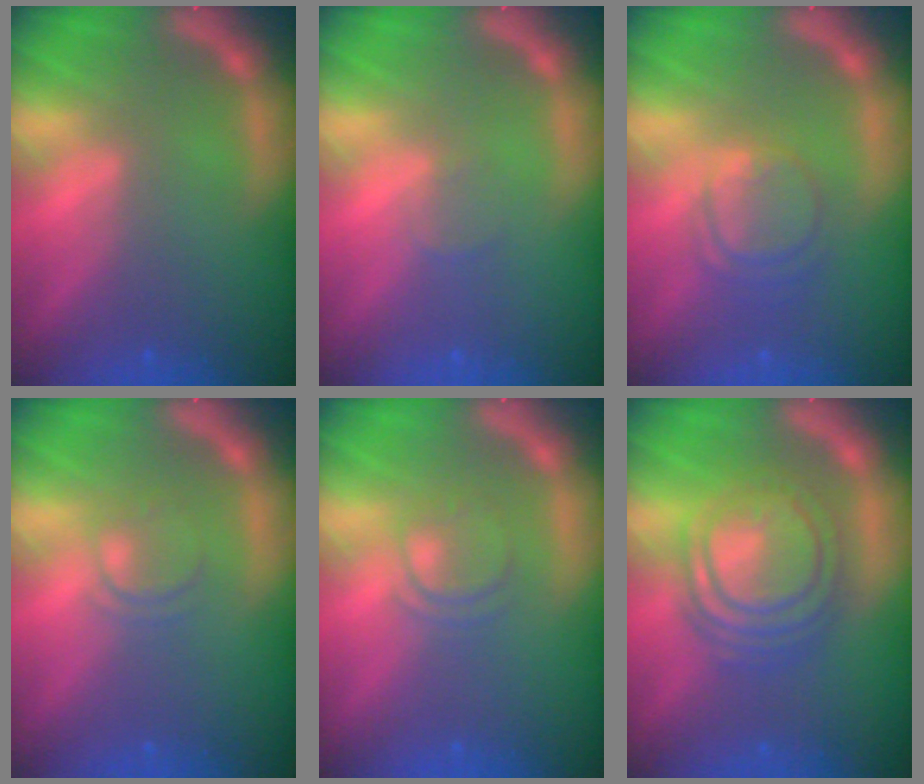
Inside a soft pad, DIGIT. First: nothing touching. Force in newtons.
{"total": 1.0}
{"total": 4.0}
{"total": 2.0}
{"total": 2.4}
{"total": 8.6}